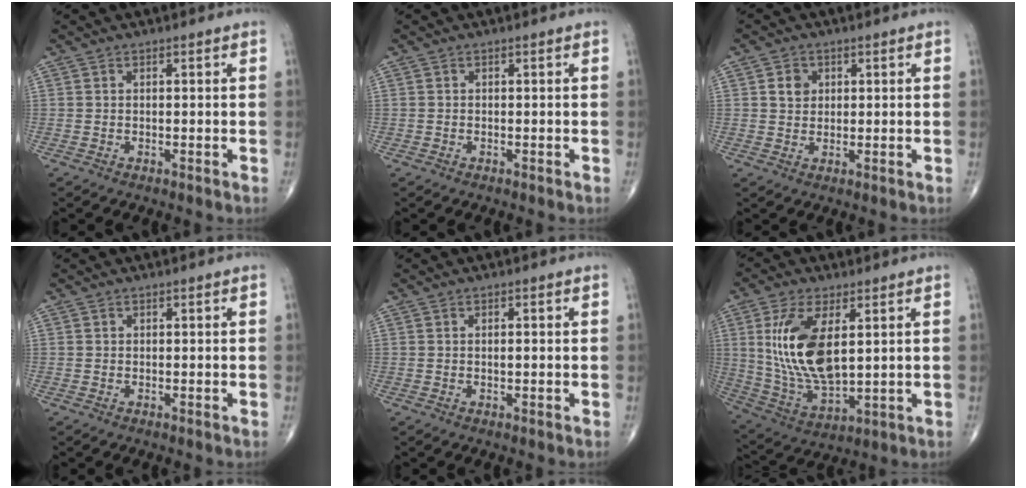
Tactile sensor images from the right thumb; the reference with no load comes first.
{"total": 0.0}
{"total": 3.3, "force": [1.0, 2.8, 1.5], "torque": [-0.009, -0.003, 0.016]}
{"total": 0.0}
{"total": 1.0, "force": [0.1, 0.4, 0.9], "torque": [-0.016, 0.000, 0.002]}
{"total": 16.0, "force": [3.7, 7.5, 13.7], "torque": [-0.270, -0.022, 0.083]}